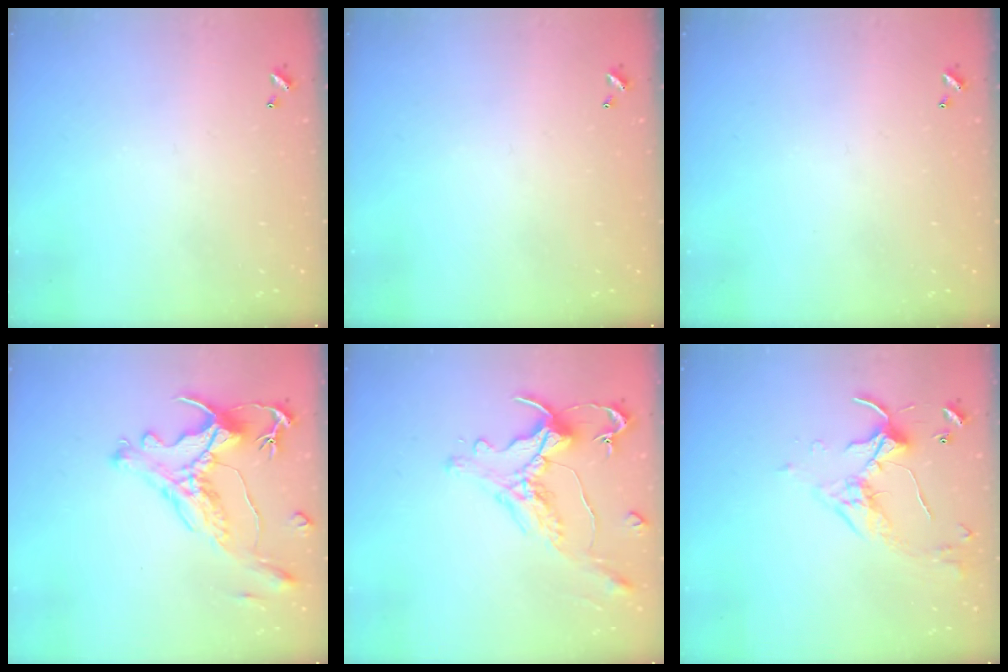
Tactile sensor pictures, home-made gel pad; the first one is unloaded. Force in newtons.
{"total": 0.0}
{"total": 0.0}
{"total": 1.9, "press": 1.4, "slide": 1.2}
{"total": 0.7, "press": 0.1, "slide": 0.7}
{"total": 3.7, "press": 3.7, "slide": 0.5}